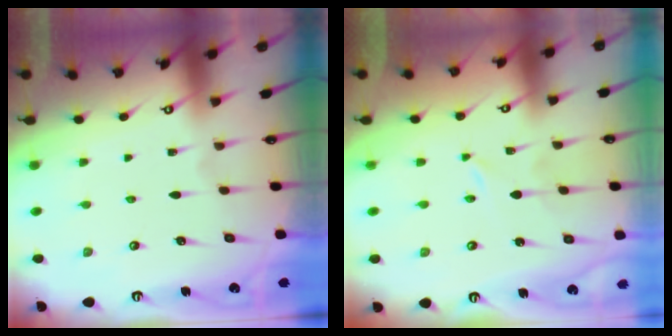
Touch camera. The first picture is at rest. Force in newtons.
{"total": 0.0}